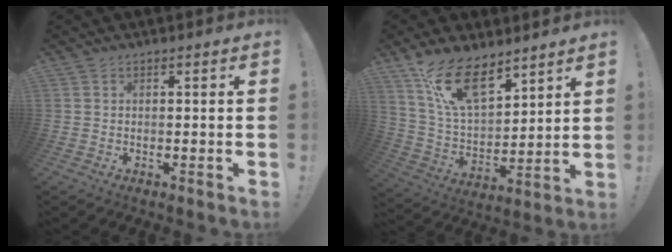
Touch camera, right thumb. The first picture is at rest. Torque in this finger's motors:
{"motor_torque": [0.33, 1.28, 0.33, 0.36, 0.36]}